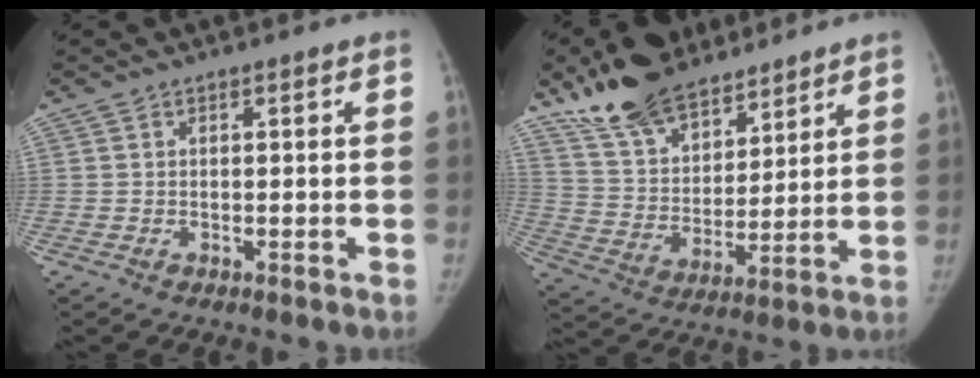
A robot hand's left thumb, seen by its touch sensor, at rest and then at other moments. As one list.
[{"total": 18.2, "force": [13.7, 8.6, 8.4], "torque": [-0.106, -0.049, 0.246]}]